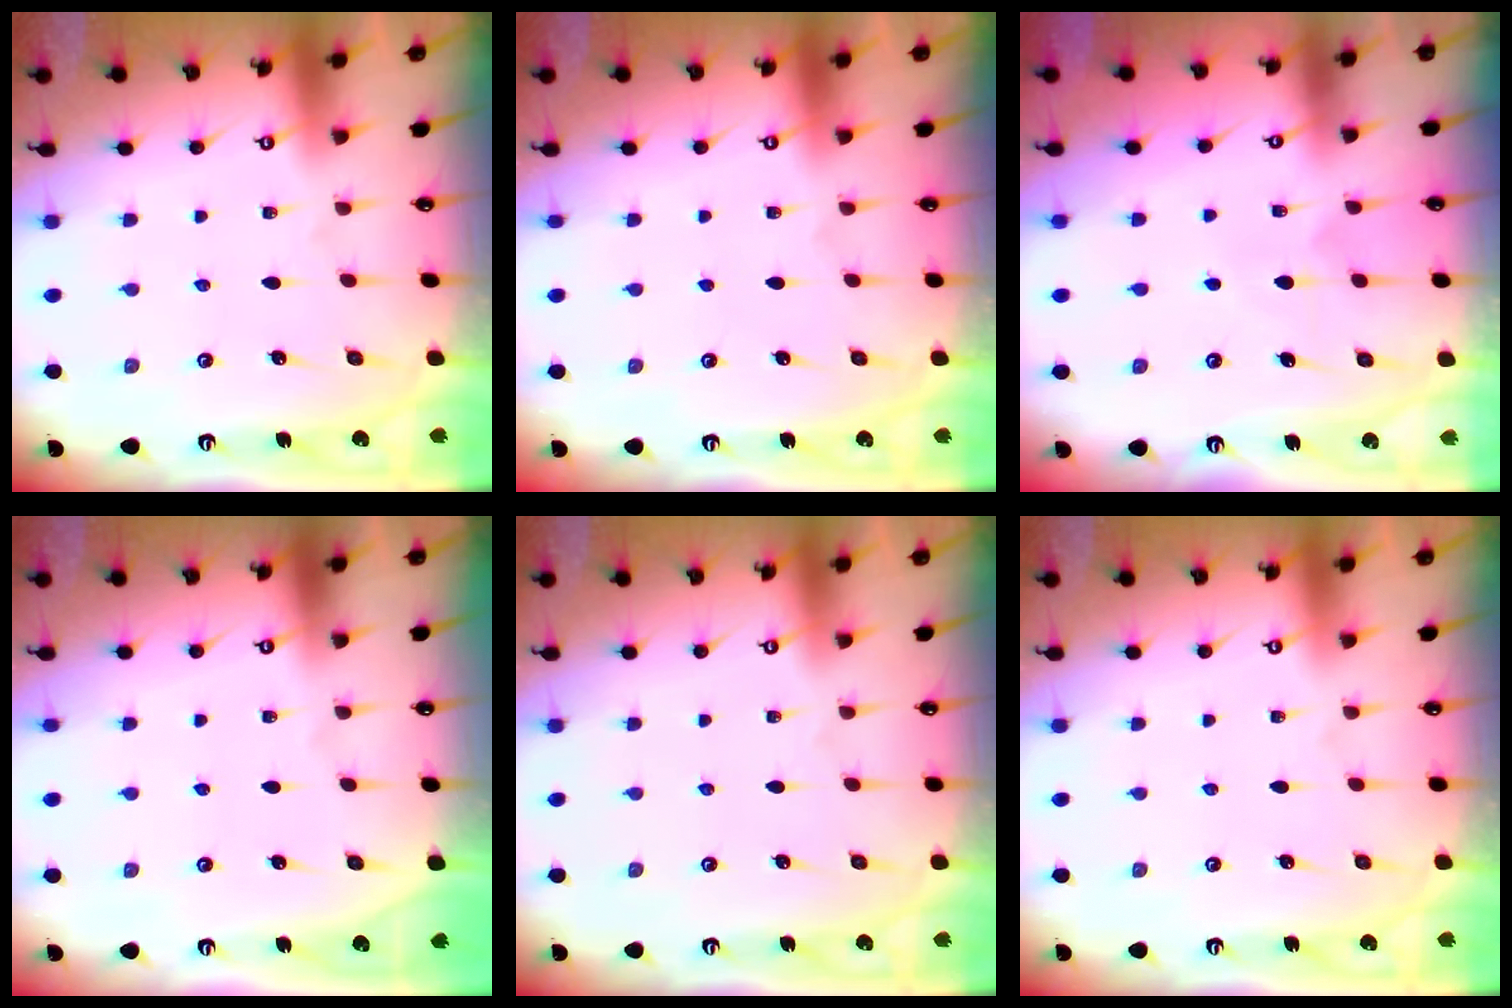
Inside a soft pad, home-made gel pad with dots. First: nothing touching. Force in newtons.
{"total": 0.0}
{"total": 4.6, "press": 4.5, "slide": 0.5}
{"total": 0.0}
{"total": 0.0}
{"total": 0.0}